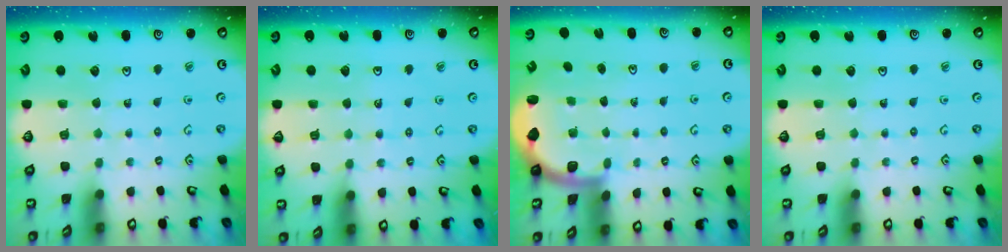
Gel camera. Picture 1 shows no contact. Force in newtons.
{"total": 3.9, "press": 3.9, "slide": 0.3}
{"total": 1.9, "press": 1.8, "slide": 0.5}
{"total": 0.0}